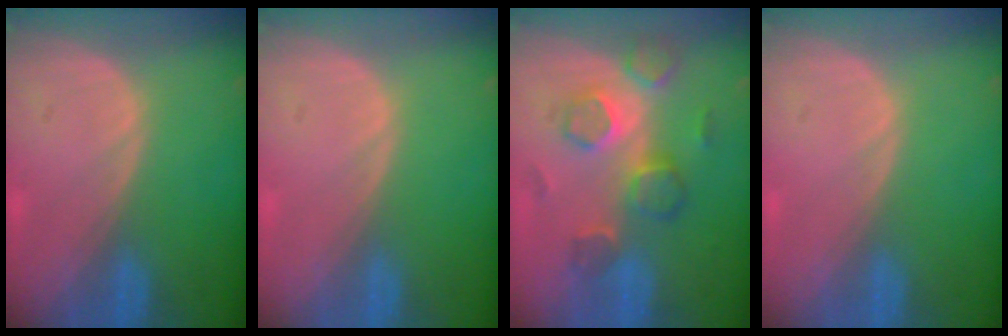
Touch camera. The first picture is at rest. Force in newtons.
{"total": 0.0}
{"total": 8.1, "press": 7.4, "slide": 3.3}
{"total": 0.0}